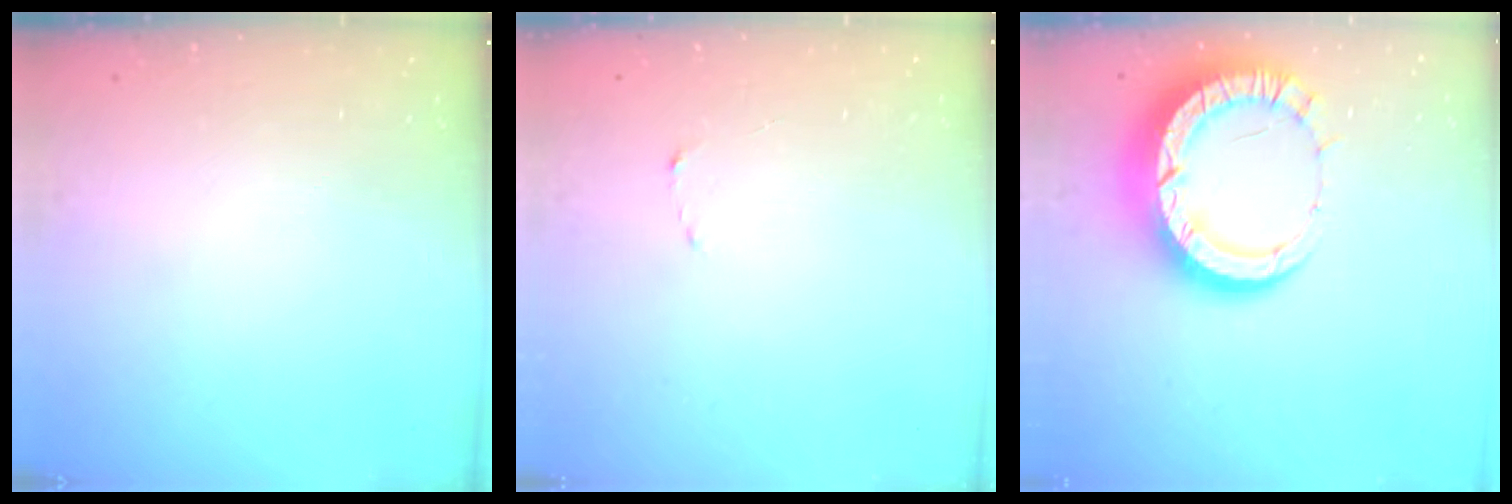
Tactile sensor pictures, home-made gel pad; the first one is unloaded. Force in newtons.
{"total": 1.5, "press": 1.5, "slide": 0.2}
{"total": 13.2, "press": 13.1, "slide": 1.3}